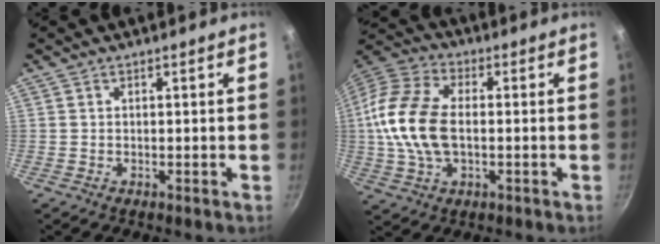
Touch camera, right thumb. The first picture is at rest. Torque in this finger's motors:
{"motor_torque": [-0.60, 1.31, 1.82, -0.25, 0.40]}